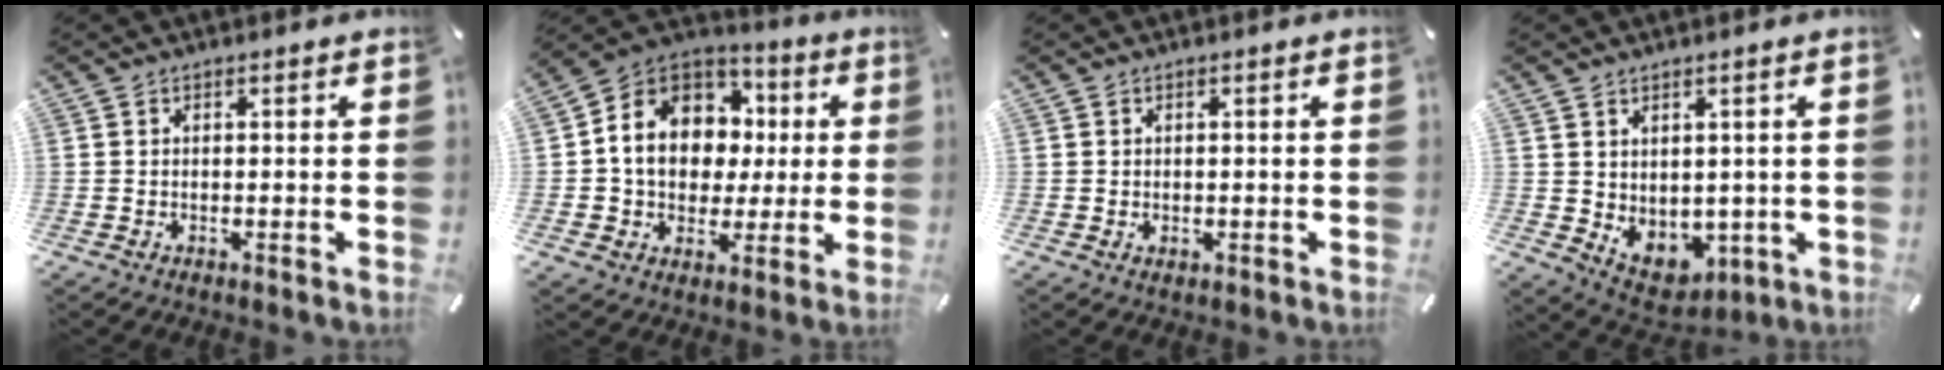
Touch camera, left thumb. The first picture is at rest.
{"total": 13.3, "force": [1.3, 11.4, 6.7], "torque": [-0.145, -0.002, 0.027]}
{"total": 0.8, "force": [0.1, 0.7, 0.3], "torque": [-0.007, 0.004, 0.001]}
{"total": 5.9, "force": [0.4, 5.3, 2.6], "torque": [-0.044, -0.021, 0.014]}